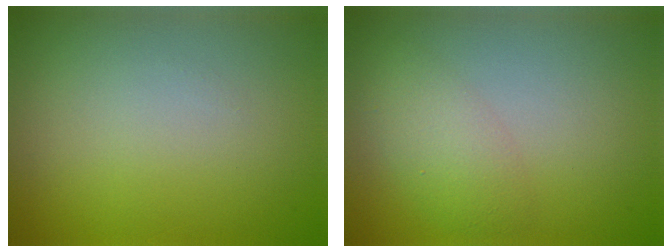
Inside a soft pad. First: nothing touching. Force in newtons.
{"total": 2.7, "press": 2.7, "slide": 0.2}